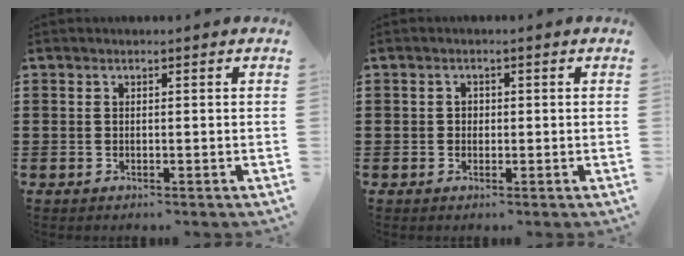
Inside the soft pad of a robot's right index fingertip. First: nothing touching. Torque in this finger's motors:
{"motor_torque": [-0.06, 0.14, 0.02, 0.01]}